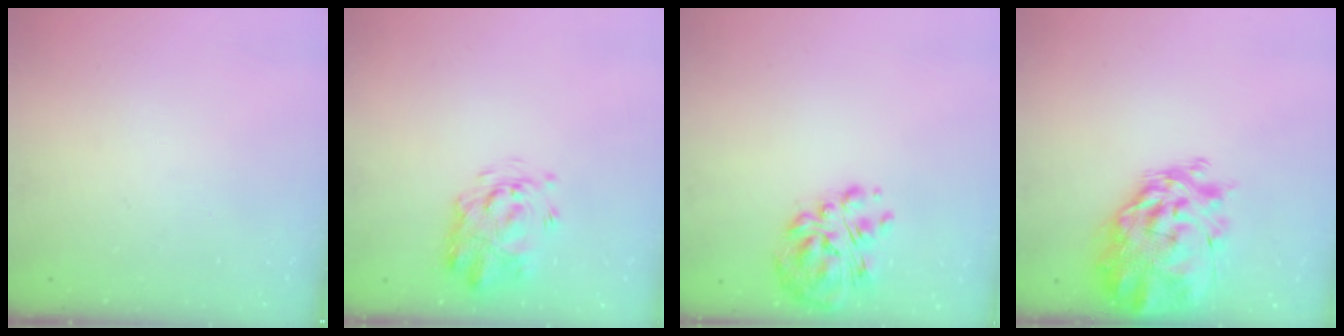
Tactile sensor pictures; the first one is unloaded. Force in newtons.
{"total": 3.2, "press": 3.1, "slide": 0.7}
{"total": 9.5, "press": 9.2, "slide": 2.6}
{"total": 10.0, "press": 9.3, "slide": 3.7}